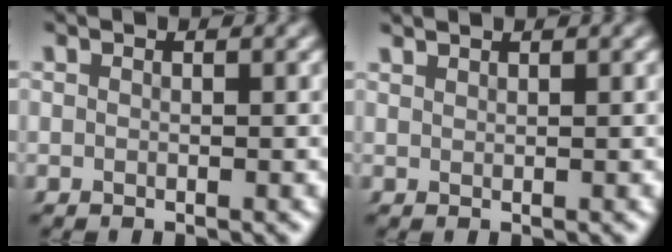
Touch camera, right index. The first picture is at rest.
{"total": 1.0, "force": [1.0, -0.1, 0.3], "torque": [-0.003, 0.001, 0.021]}